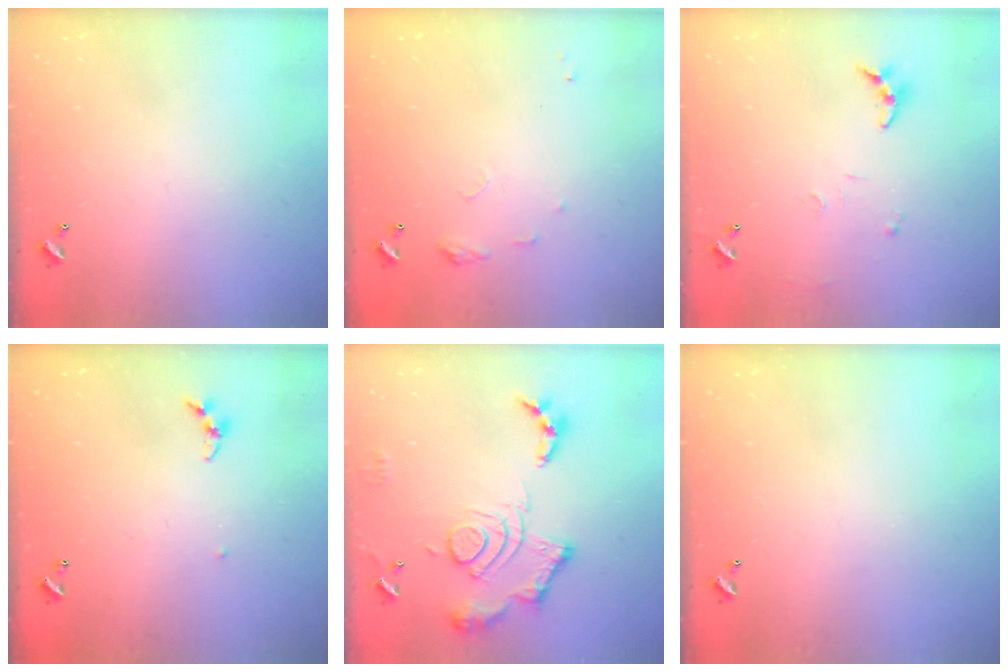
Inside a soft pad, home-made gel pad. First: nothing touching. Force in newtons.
{"total": 4.5, "press": 4.4, "slide": 0.5}
{"total": 7.9, "press": 7.9, "slide": 0.5}
{"total": 4.0, "press": 3.9, "slide": 0.5}
{"total": 16.5, "press": 16.4, "slide": 1.7}
{"total": 0.0}